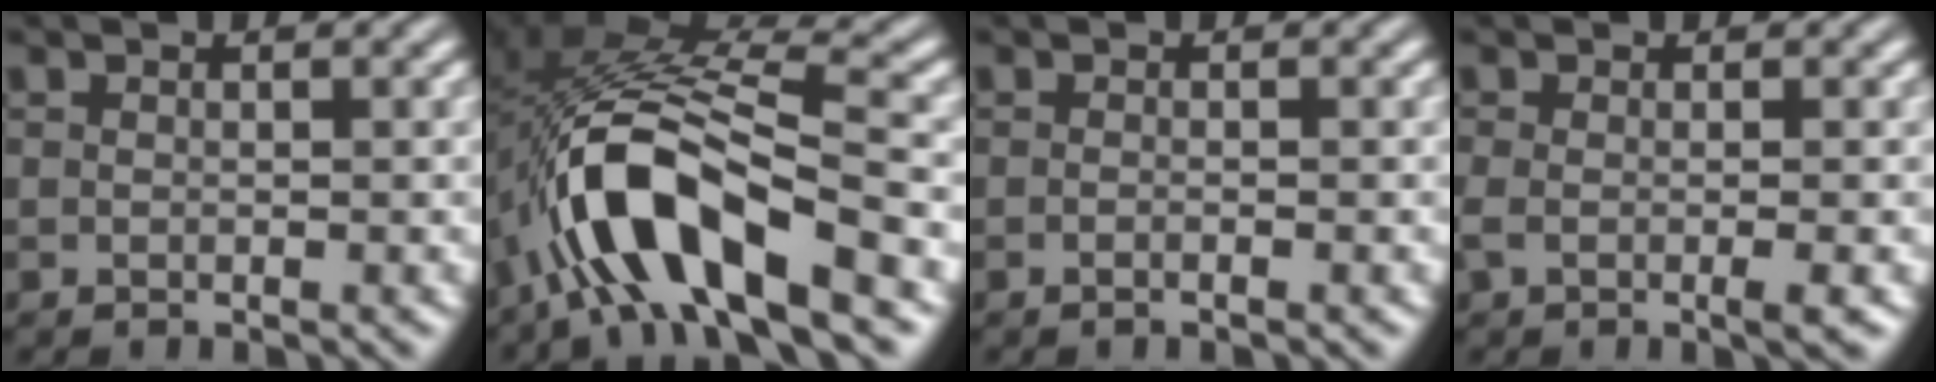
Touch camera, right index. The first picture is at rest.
{"total": 11.4, "force": [-1.8, 5.9, 9.5], "torque": [-0.203, -0.015, -0.027]}
{"total": 0.9, "force": [-0.8, -0.2, 0.4], "torque": [-0.008, 0.001, -0.015]}
{"total": 1.8, "force": [-0.8, -0.2, 1.6], "torque": [-0.036, -0.014, -0.007]}